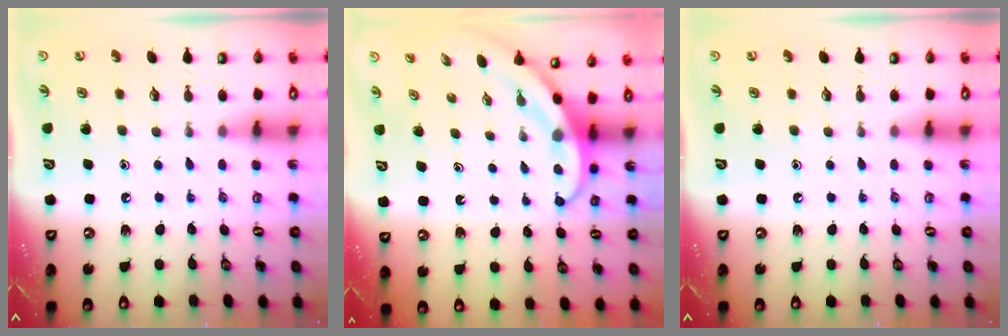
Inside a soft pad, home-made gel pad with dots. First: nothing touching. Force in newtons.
{"total": 3.7, "press": 3.7, "slide": 0.3}
{"total": 0.0}